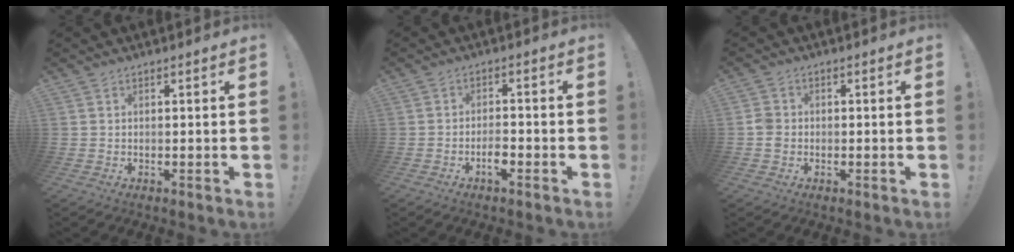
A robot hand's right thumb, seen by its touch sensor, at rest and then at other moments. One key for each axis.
{"total": 3.8, "fx": -2.2, "fy": 1.4, "fz": 2.9, "tx": -0.051, "ty": 0.001, "tz": -0.039}
{"total": 3.6, "fx": -0.9, "fy": 3.0, "fz": 1.8, "tx": -0.035, "ty": 0.008, "tz": -0.015}